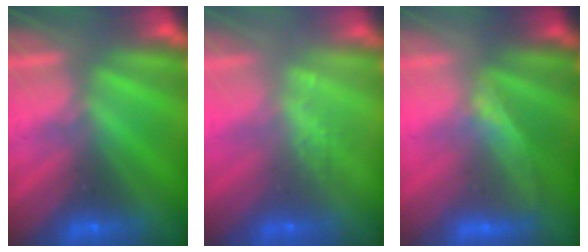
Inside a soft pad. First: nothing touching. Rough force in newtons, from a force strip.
{"total": 2.4}
{"total": 2.1}